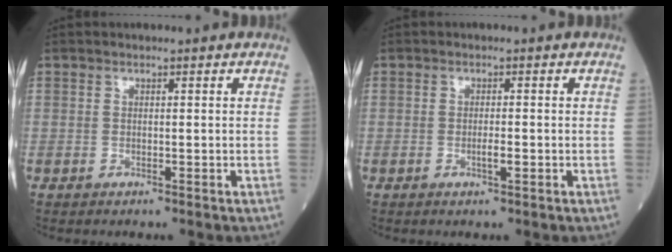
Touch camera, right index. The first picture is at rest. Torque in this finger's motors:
{"motor_torque": [0.40, -0.22, 0.19, 0.05]}